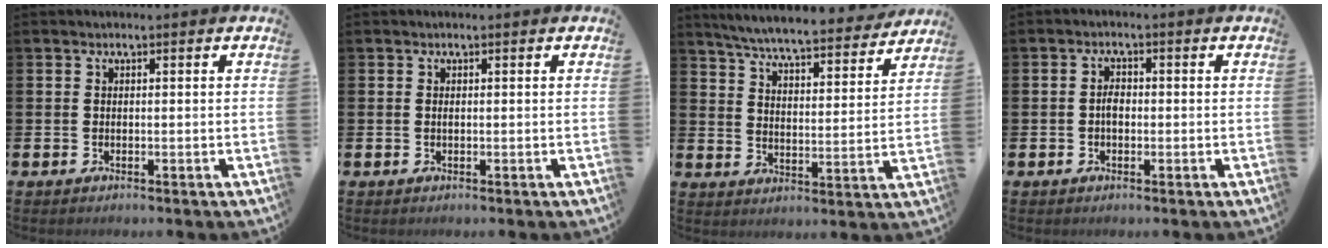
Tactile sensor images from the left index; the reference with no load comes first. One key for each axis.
{"total": 0.0}
{"total": 6.7, "fx": 6.4, "fy": 0.3, "fz": 2.0, "tx": -0.062, "ty": -0.046, "tz": 0.108}
{"total": 2.0, "fx": -0.3, "fy": 1.2, "fz": 1.5, "tx": -0.021, "ty": 0.002, "tz": -0.008}